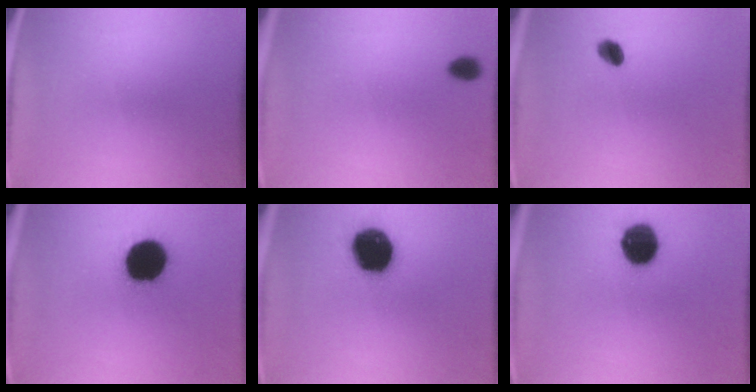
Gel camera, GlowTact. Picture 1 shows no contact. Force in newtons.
{"total": 3.0}
{"total": 2.8}
{"total": 19.9}
{"total": 18.4}
{"total": 12.2}